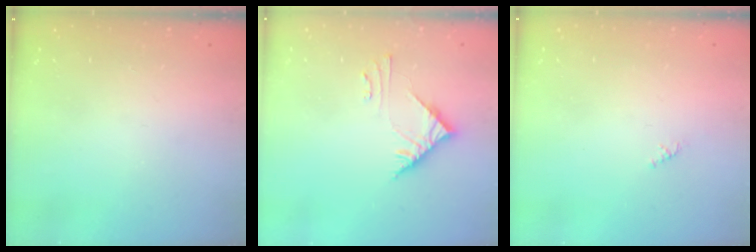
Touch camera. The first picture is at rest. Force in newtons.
{"total": 5.2, "press": 5.2, "slide": 0.5}
{"total": 0.8, "press": 0.7, "slide": 0.4}